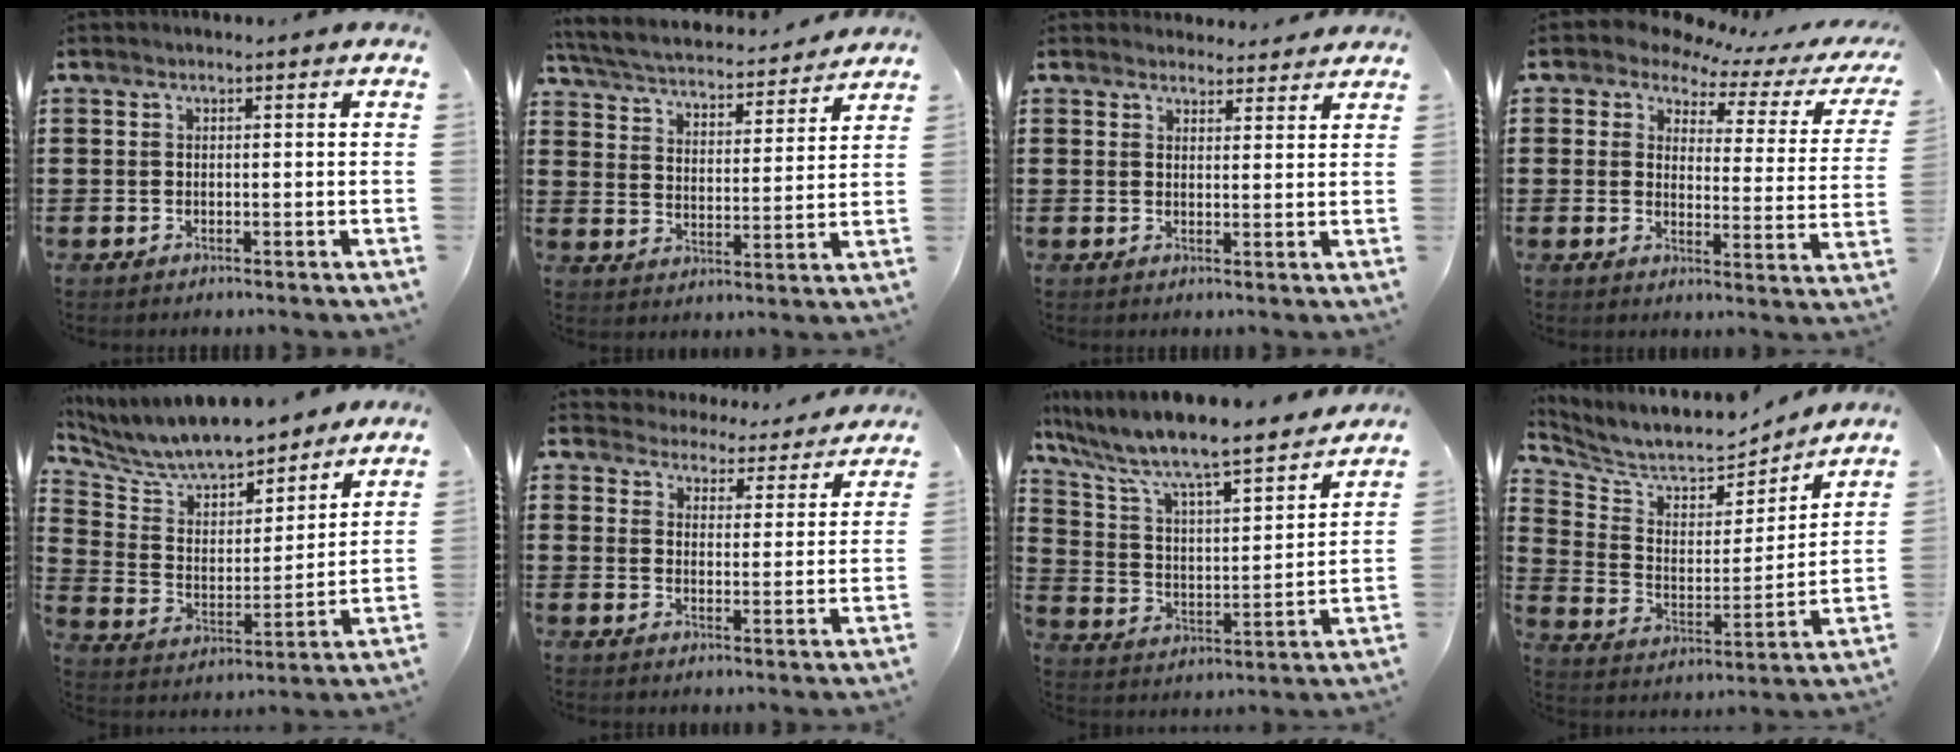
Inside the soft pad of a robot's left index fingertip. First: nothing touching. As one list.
[{"total": 4.3, "force": [4.2, 0.2, 1.0], "torque": [-0.043, -0.030, 0.065]}, {"total": 2.9, "force": [2.8, 0.7, 0.1], "torque": [-0.002, -0.011, 0.052]}, {"total": 4.4, "force": [3.7, 2.0, 1.4], "torque": [-0.047, -0.021, 0.059]}, {"total": 8.2, "force": [7.7, 1.8, 2.3], "torque": [-0.084, -0.052, 0.135]}, {"total": 4.5, "force": [4.4, 0.2, -0.4], "torque": [-0.010, -0.039, 0.074]}, {"total": 7.4, "force": [6.6, 0.4, 3.3], "torque": [-0.097, -0.055, 0.103]}, {"total": 6.7, "force": [6.3, 1.7, 1.4], "torque": [-0.065, -0.052, 0.106]}]